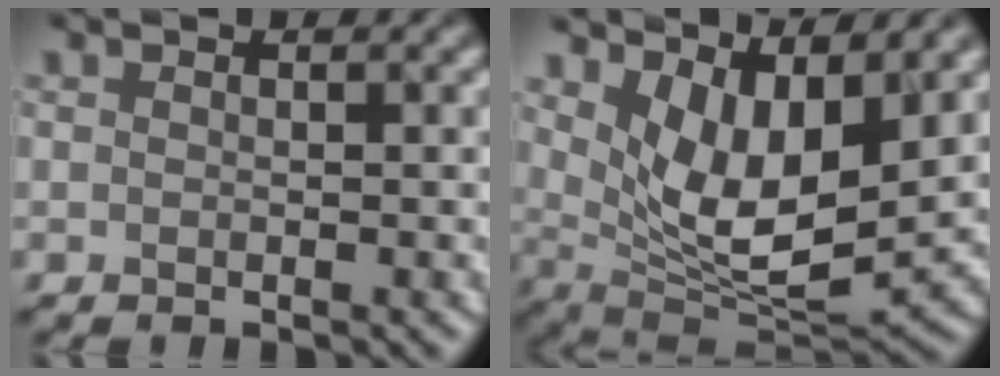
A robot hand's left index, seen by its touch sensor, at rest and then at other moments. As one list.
[{"total": 7.1, "force": [1.9, 3.1, 6.1], "torque": [-0.121, -0.022, 0.055]}]